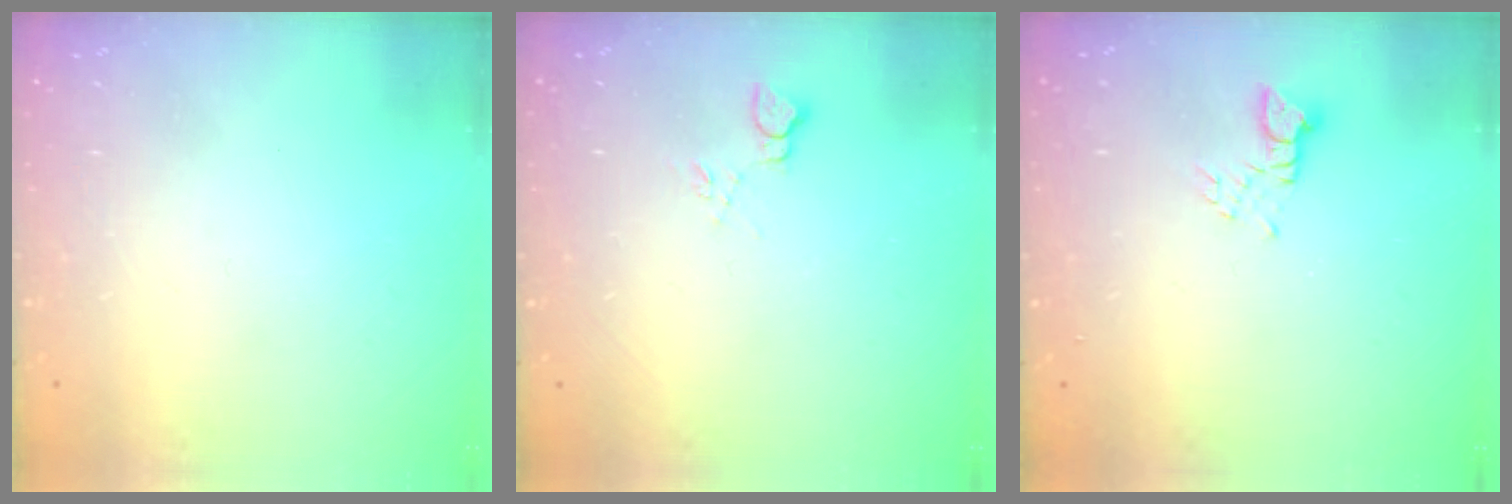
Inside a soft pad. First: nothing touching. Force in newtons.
{"total": 5.4, "press": 5.4, "slide": 0.7}
{"total": 2.2, "press": 2.2, "slide": 0.1}